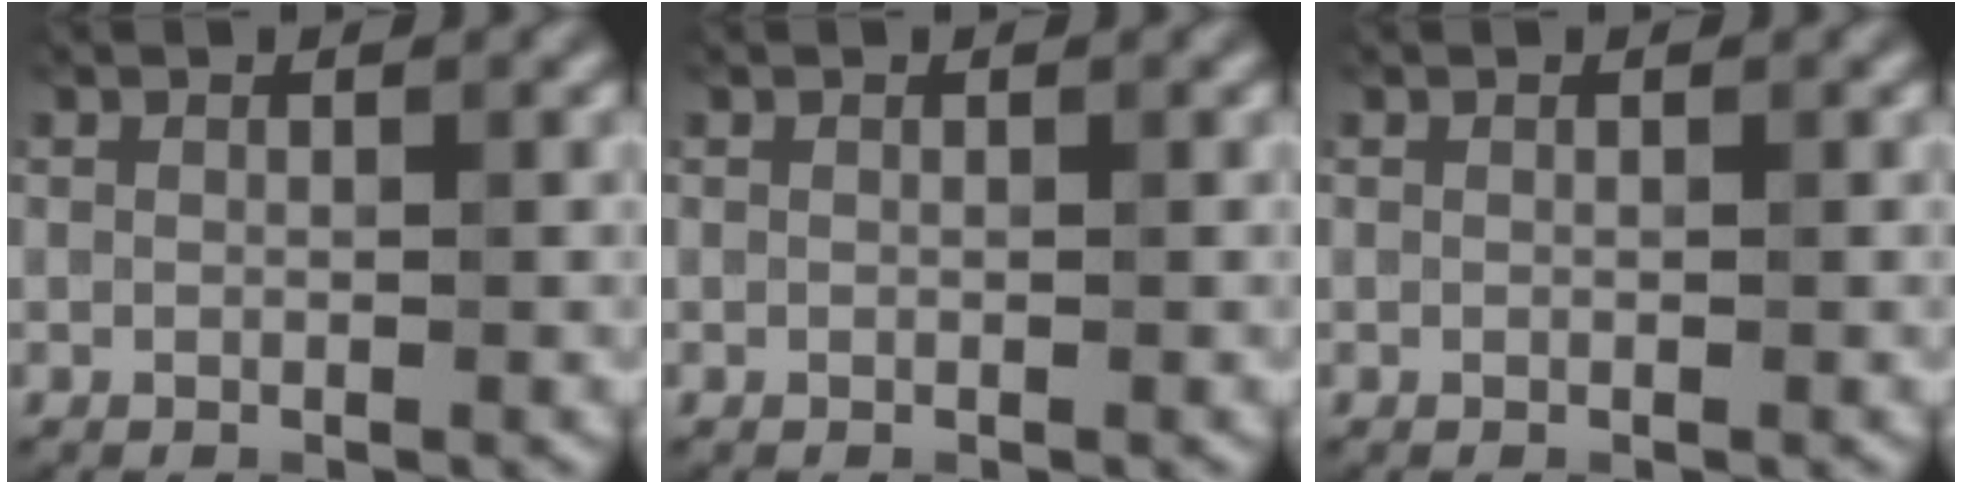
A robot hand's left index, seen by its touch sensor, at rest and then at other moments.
{"total": 0.0}
{"total": 0.0}